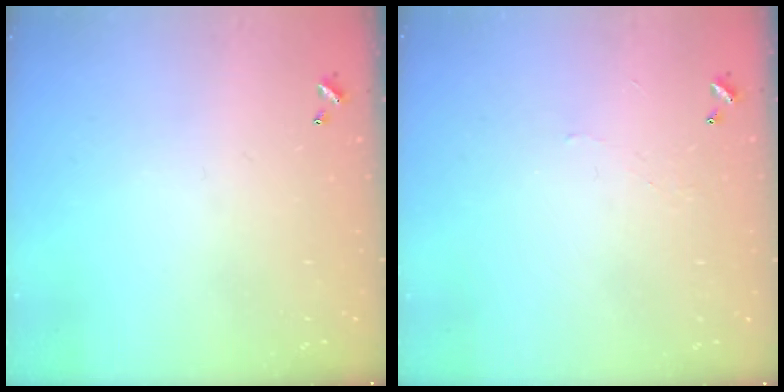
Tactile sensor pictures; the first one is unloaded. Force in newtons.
{"total": 2.1, "press": 2.1, "slide": 0.6}